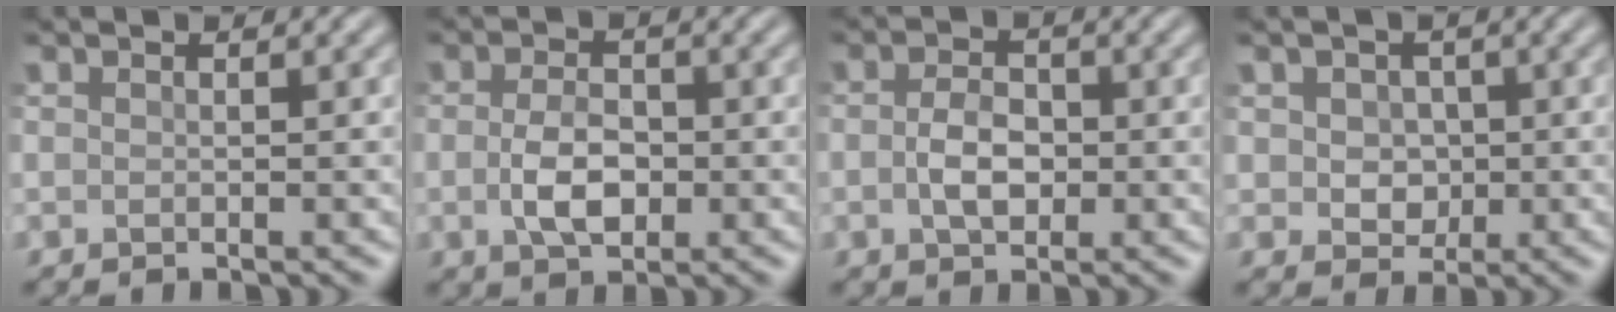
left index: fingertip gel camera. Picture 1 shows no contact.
{"total": 3.6, "force": [-0.6, 2.2, 2.9], "torque": [-0.060, -0.001, -0.011]}
{"total": 3.1, "force": [-0.4, 2.0, 2.4], "torque": [-0.049, 0.000, -0.010]}
{"total": 2.8, "force": [0.2, 2.3, 1.5], "torque": [-0.026, -0.002, -0.001]}